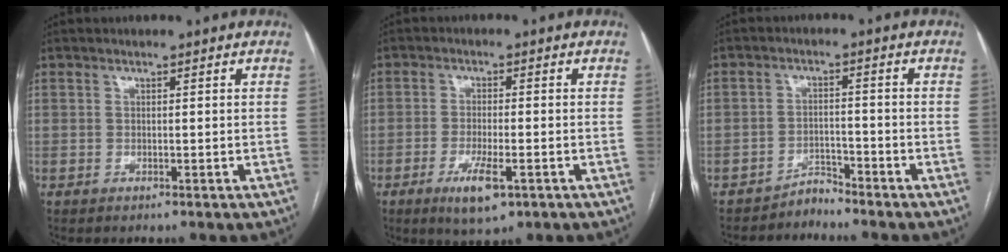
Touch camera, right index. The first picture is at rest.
{"total": 6.1, "force": [-2.9, 1.4, 5.2], "torque": [-0.098, -0.011, -0.044]}
{"total": 2.6, "force": [-2.5, 0.5, -0.6], "torque": [0.021, -0.003, -0.042]}